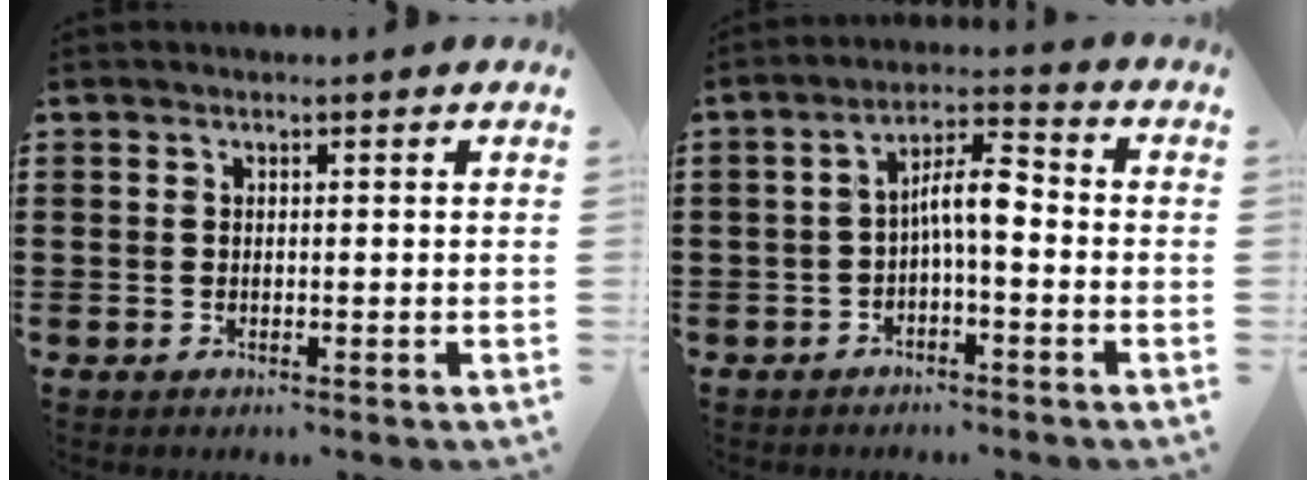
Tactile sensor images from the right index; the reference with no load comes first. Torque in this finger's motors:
{"motor_torque": [1.05, -0.52, 0.18, 0.17]}